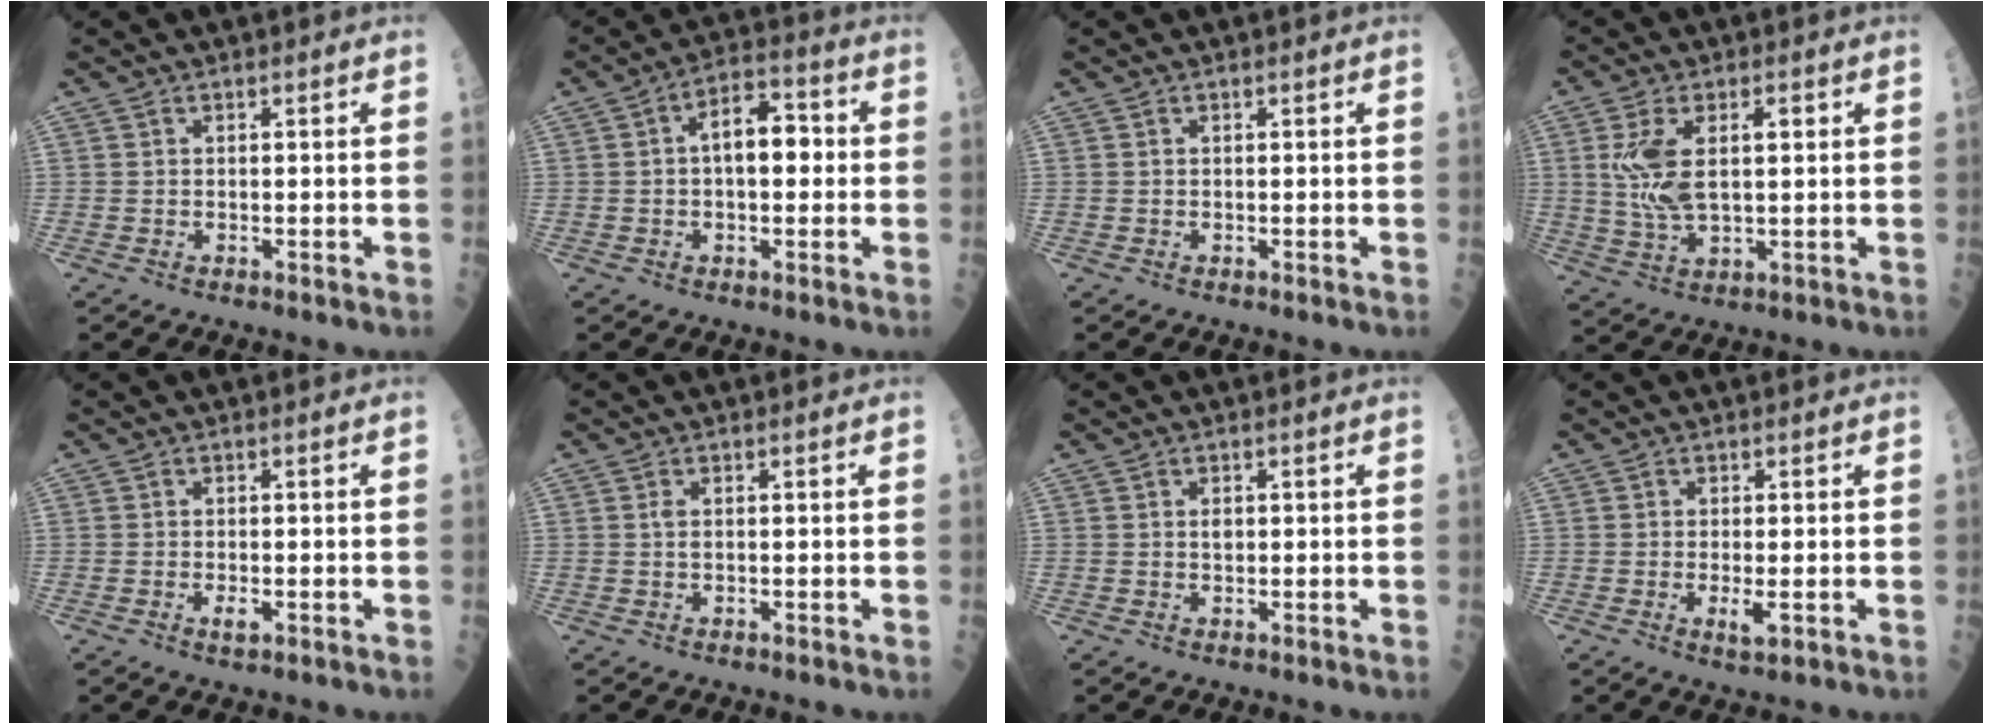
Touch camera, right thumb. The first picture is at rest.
{"total": 9.2, "force": [0.7, 4.9, 7.8], "torque": [-0.104, 0.026, 0.005]}
{"total": 0.0}
{"total": 10.1, "force": [1.8, 4.8, 8.7], "torque": [-0.177, 0.003, 0.040]}
{"total": 1.5, "force": [-0.5, 0.6, 1.2], "torque": [-0.016, 0.001, -0.008]}
{"total": 0.9, "force": [0.1, 0.4, 0.8], "torque": [-0.017, 0.000, 0.004]}
{"total": 1.0, "force": [0.2, 0.7, 0.7], "torque": [-0.007, 0.001, 0.002]}
{"total": 2.6, "force": [-0.5, 0.7, 2.5], "torque": [-0.048, -0.006, -0.009]}